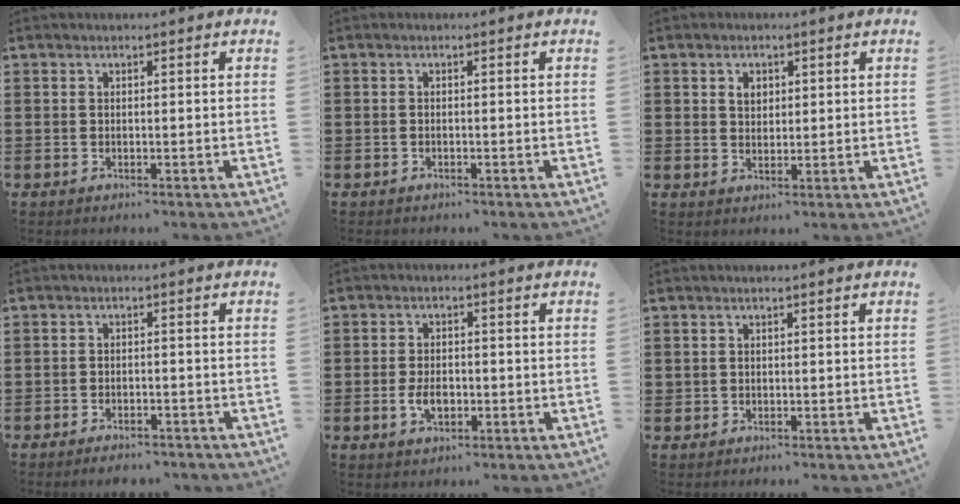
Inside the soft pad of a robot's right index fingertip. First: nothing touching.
{"total": 0.0}
{"total": 2.1, "force": [1.0, 1.4, 1.2], "torque": [-0.028, 0.007, 0.019]}
{"total": 2.0, "force": [-2.0, 0.3, 0.3], "torque": [-0.009, 0.000, -0.040]}
{"total": 3.5, "force": [-0.9, 1.9, 2.8], "torque": [-0.056, 0.000, -0.017]}
{"total": 0.5, "force": [0.1, 0.5, 0.0], "torque": [-0.001, 0.003, 0.003]}